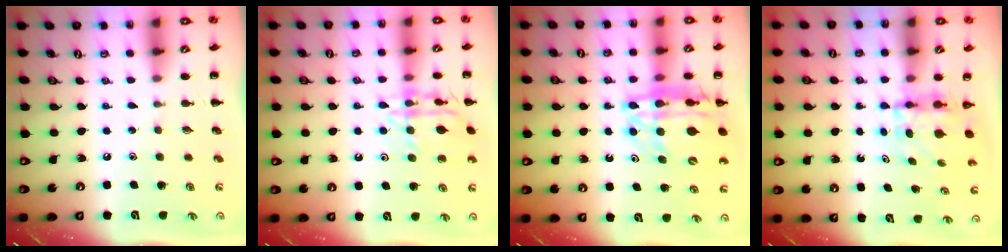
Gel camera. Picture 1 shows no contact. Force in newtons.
{"total": 13.8, "press": 13.8, "slide": 1.0}
{"total": 18.6, "press": 18.0, "slide": 4.4}
{"total": 3.9, "press": 3.9, "slide": 0.3}